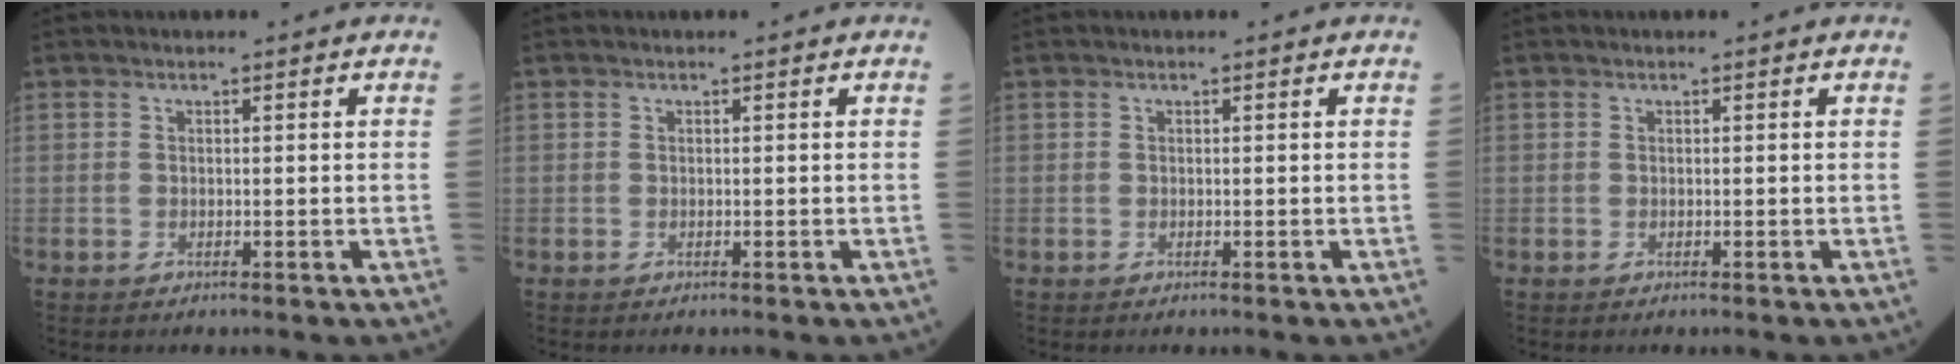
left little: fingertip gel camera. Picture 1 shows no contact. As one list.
[{"total": 0.0}, {"total": 0.0}, {"total": 0.0}]